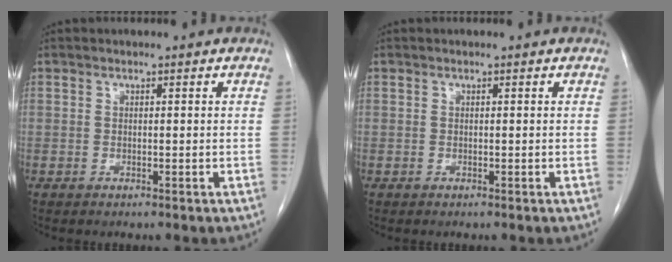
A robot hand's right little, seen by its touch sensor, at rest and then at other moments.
{"total": 0.0}